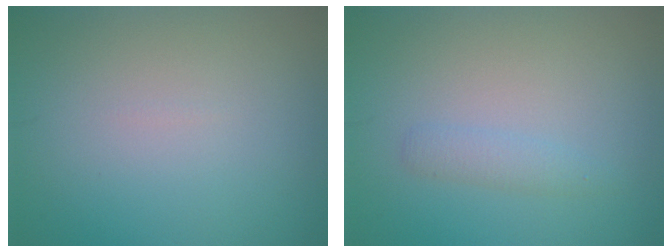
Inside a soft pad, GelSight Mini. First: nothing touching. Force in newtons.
{"total": 1.4, "press": 1.4, "slide": 0.1}